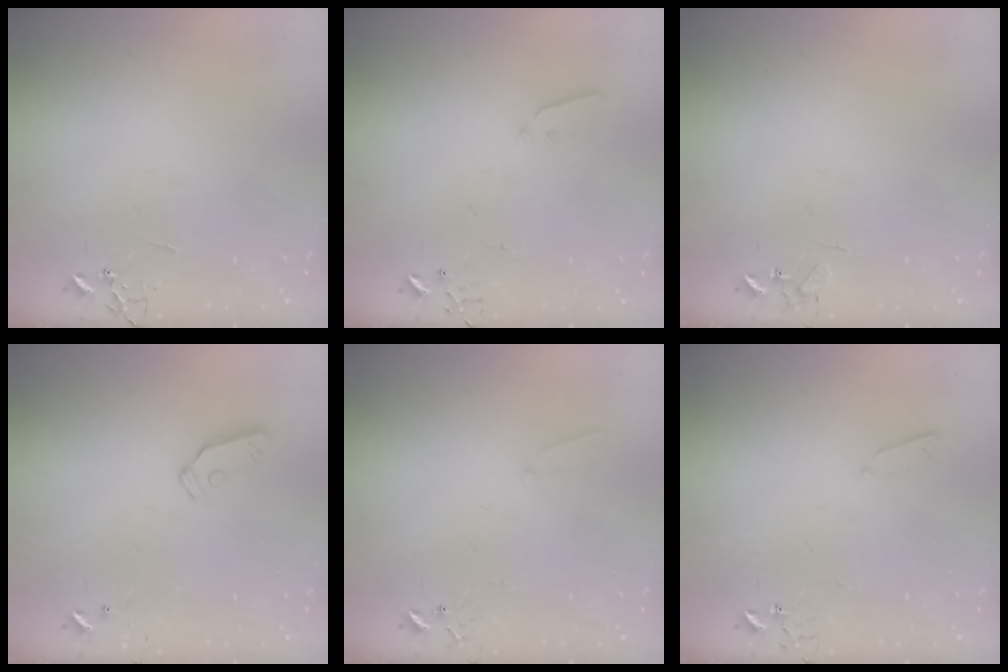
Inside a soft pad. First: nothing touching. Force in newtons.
{"total": 3.0, "press": 2.9, "slide": 0.7}
{"total": 7.6, "press": 7.6, "slide": 0.6}
{"total": 6.6, "press": 6.6, "slide": 0.4}
{"total": 6.0, "press": 5.9, "slide": 0.8}
{"total": 3.4, "press": 3.4, "slide": 0.4}